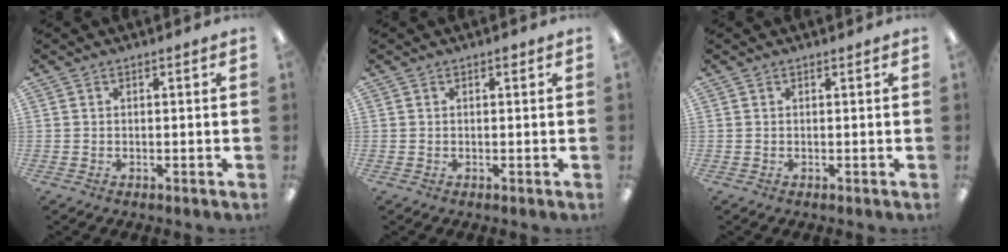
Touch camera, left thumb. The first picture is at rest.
{"total": 0.7, "force": [0.4, 0.3, 0.5], "torque": [-0.002, 0.000, 0.005]}
{"total": 0.0}